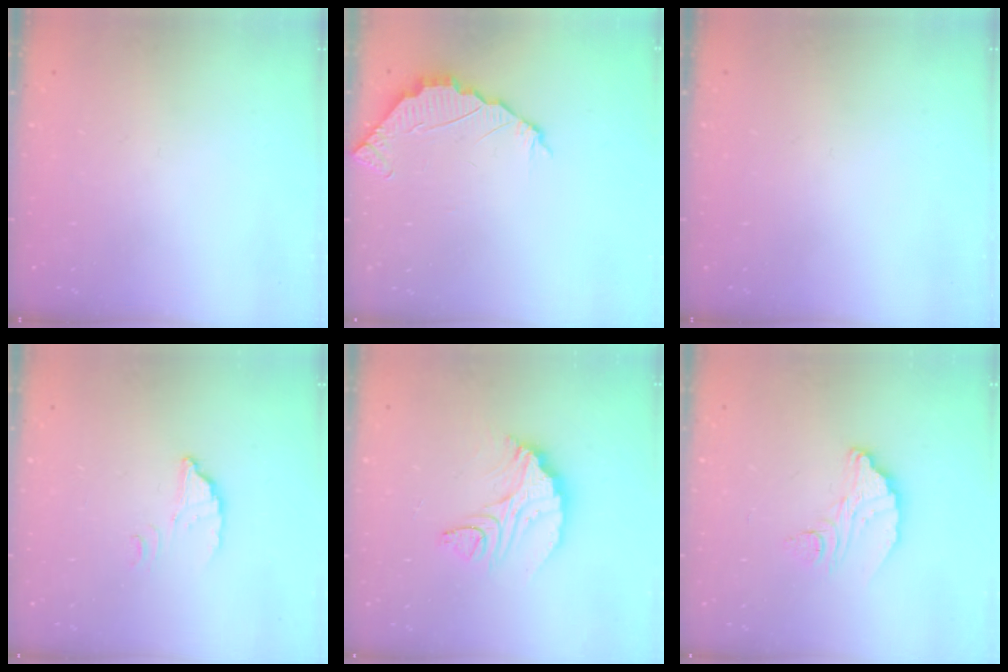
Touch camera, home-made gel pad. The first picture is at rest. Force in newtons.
{"total": 2.4, "press": 2.4, "slide": 0.2}
{"total": 0.0}
{"total": 2.8, "press": 2.8, "slide": 0.2}
{"total": 10.3, "press": 10.3, "slide": 0.6}
{"total": 10.4, "press": 10.4, "slide": 0.9}